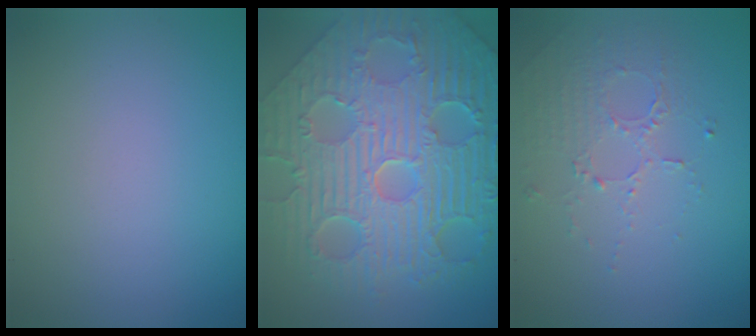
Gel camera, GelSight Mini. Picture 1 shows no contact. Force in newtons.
{"total": 12.3, "press": 8.2, "slide": 9.2}
{"total": 1.7, "press": 1.2, "slide": 1.2}